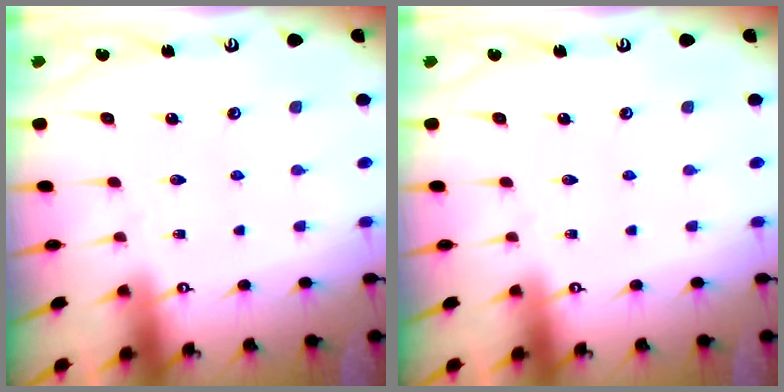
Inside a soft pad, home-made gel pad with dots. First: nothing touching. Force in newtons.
{"total": 0.0}